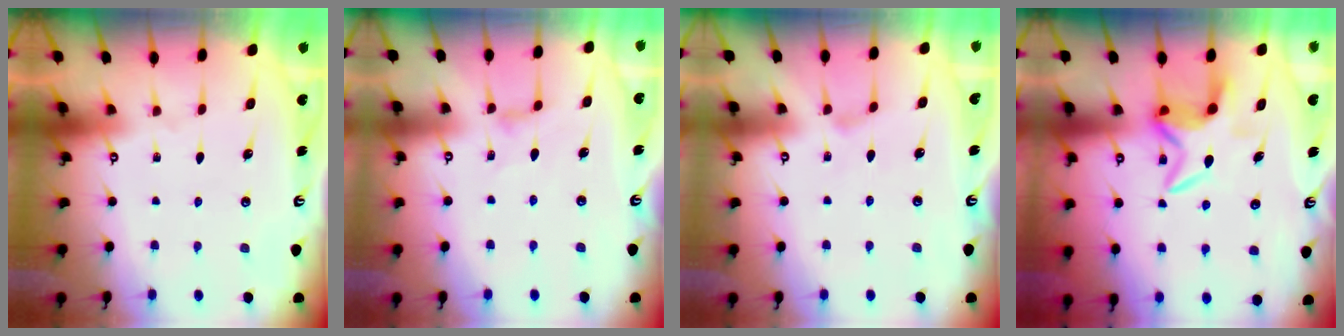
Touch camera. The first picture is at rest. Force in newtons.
{"total": 2.3, "press": 2.2, "slide": 0.6}
{"total": 1.7, "press": 1.7, "slide": 0.3}
{"total": 6.4, "press": 6.4, "slide": 0.4}